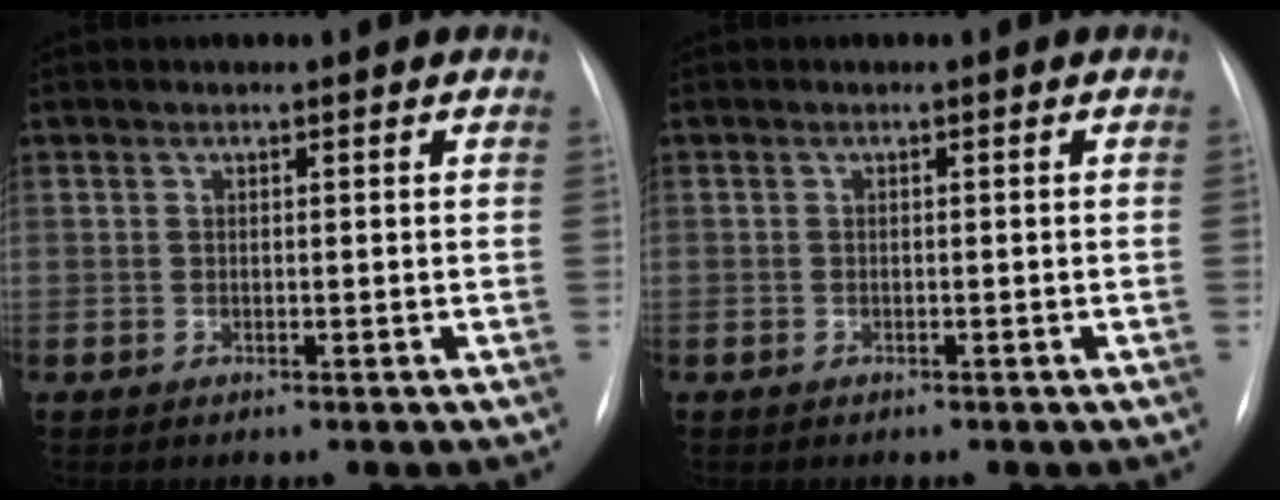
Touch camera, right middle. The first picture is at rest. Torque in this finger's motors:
{"motor_torque": [1.06, -1.08, 0.23, -0.21]}